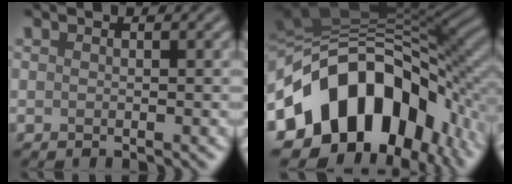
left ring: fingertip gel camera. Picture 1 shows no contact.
{"total": 15.7, "force": [-5.8, 10.3, 10.5], "torque": [-0.169, 0.008, -0.103]}